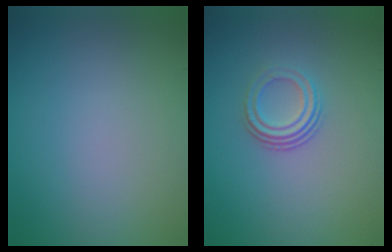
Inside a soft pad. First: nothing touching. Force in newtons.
{"total": 3.2, "press": 2.1, "slide": 2.5}